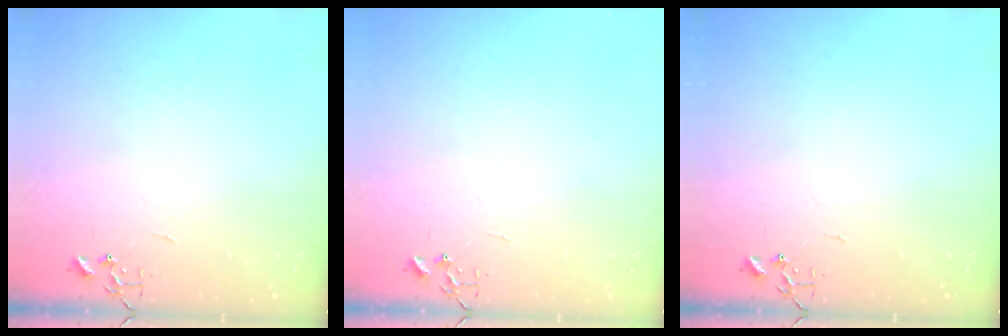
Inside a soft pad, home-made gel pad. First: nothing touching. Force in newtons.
{"total": 0.0}
{"total": 0.0}